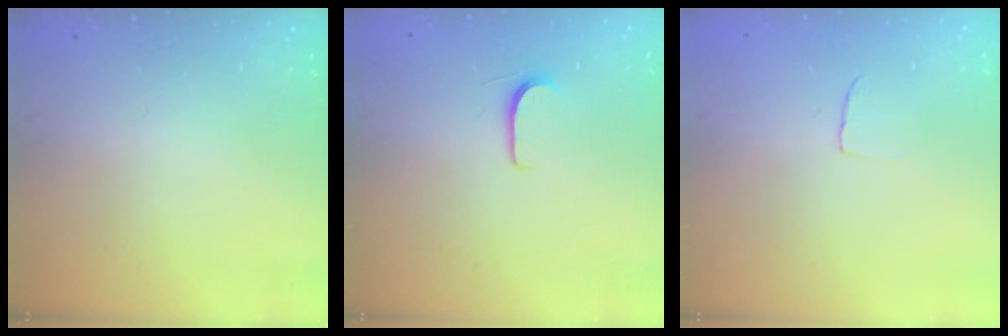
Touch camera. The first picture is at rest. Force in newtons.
{"total": 5.1, "press": 5.1, "slide": 0.6}
{"total": 2.4, "press": 2.4, "slide": 0.1}